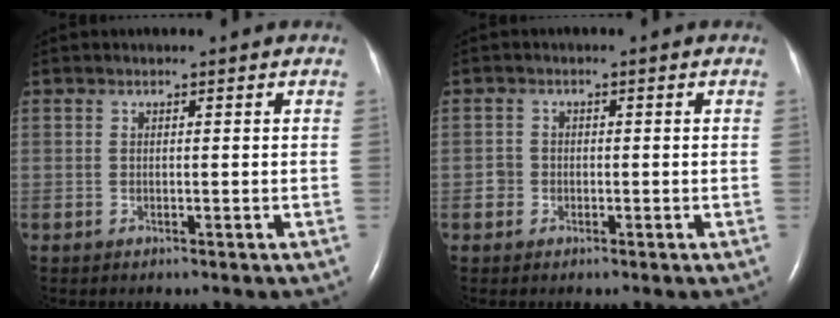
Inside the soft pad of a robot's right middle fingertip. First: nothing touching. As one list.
[{"total": 1.4, "force": [-0.5, 1.3, 0.2], "torque": [0.001, 0.005, -0.011]}]